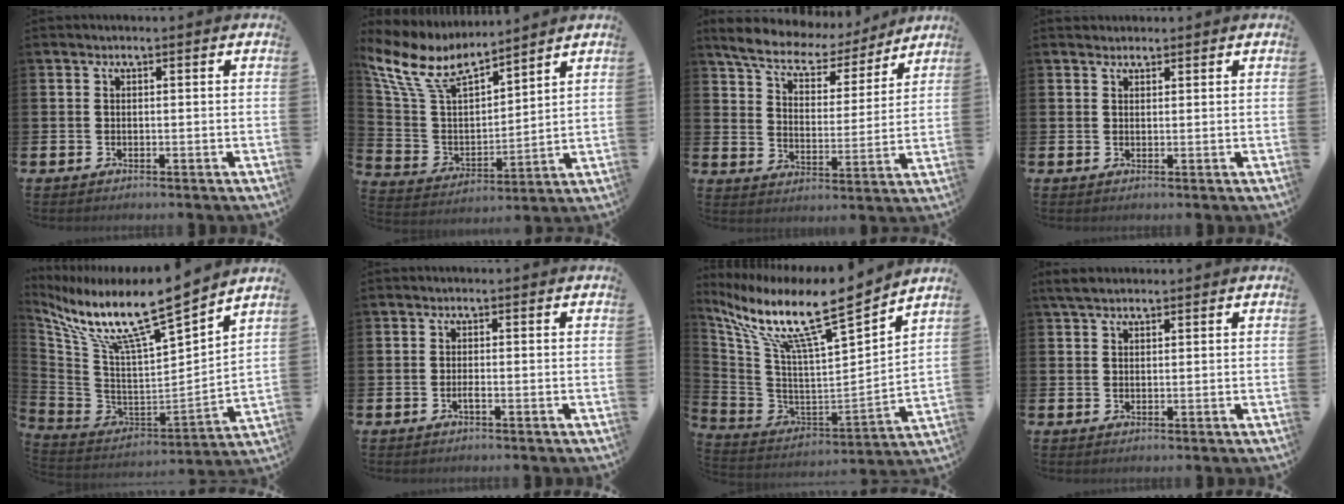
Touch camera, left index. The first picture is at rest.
{"total": 9.6, "force": [7.9, 3.7, 3.9], "torque": [-0.118, -0.044, 0.142]}
{"total": 7.5, "force": [6.8, 2.2, 2.2], "torque": [-0.072, -0.049, 0.115]}
{"total": 1.5, "force": [1.4, 0.6, -0.2], "torque": [0.013, -0.001, 0.024]}
{"total": 11.3, "force": [9.2, 0.9, 6.4], "torque": [-0.162, -0.072, 0.152]}
{"total": 0.6, "force": [-0.3, 0.0, 0.5], "torque": [-0.013, -0.002, -0.005]}
{"total": 11.7, "force": [8.7, 1.8, 7.6], "torque": [-0.170, -0.064, 0.139]}
{"total": 3.0, "force": [2.5, 1.0, 1.2], "torque": [-0.026, 0.000, 0.046]}